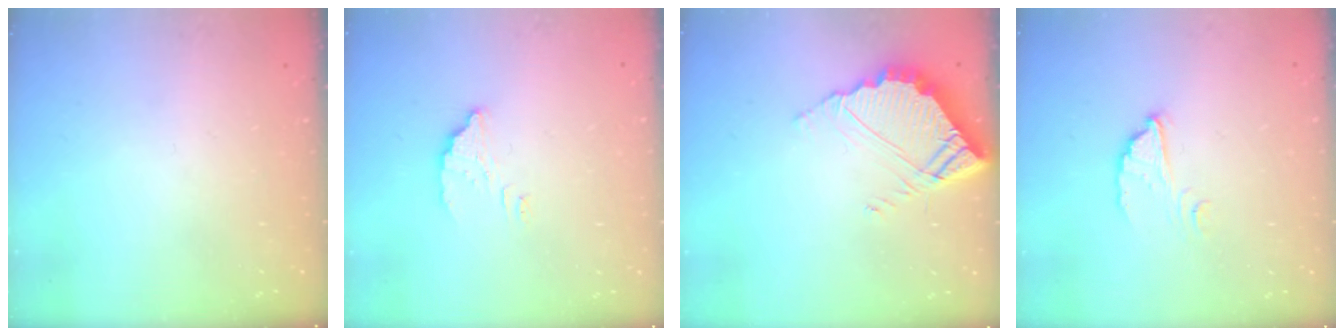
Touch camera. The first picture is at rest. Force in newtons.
{"total": 3.9, "press": 3.9, "slide": 0.3}
{"total": 8.0, "press": 7.9, "slide": 0.5}
{"total": 5.3, "press": 5.3, "slide": 0.1}